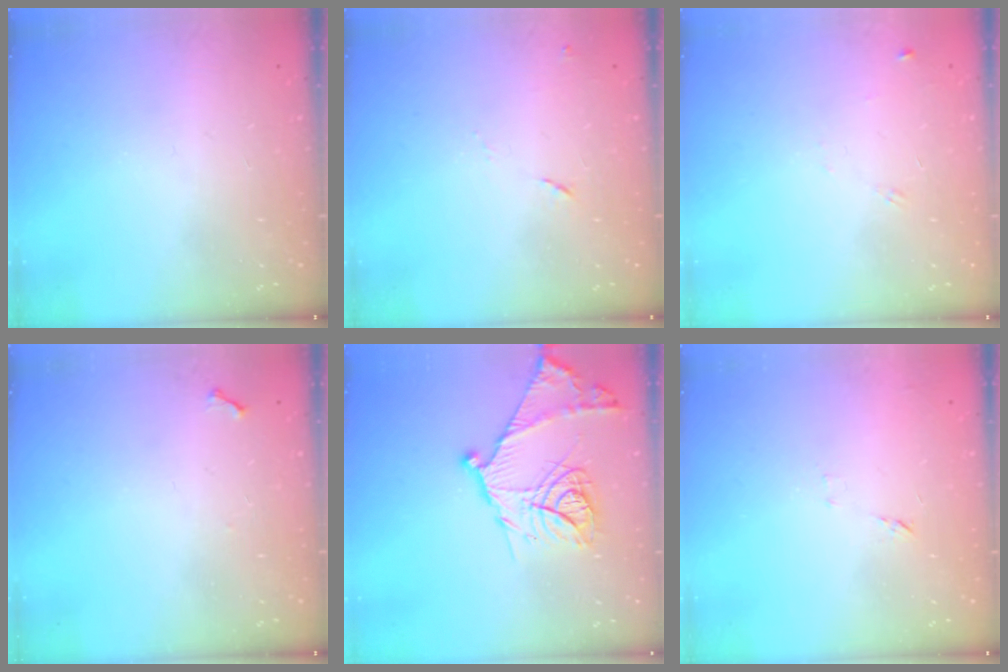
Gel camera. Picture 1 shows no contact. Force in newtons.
{"total": 7.4, "press": 7.4, "slide": 0.7}
{"total": 5.7, "press": 5.6, "slide": 0.7}
{"total": 3.8, "press": 3.8, "slide": 0.5}
{"total": 18.1, "press": 18.0, "slide": 1.6}
{"total": 6.0, "press": 6.0, "slide": 0.5}